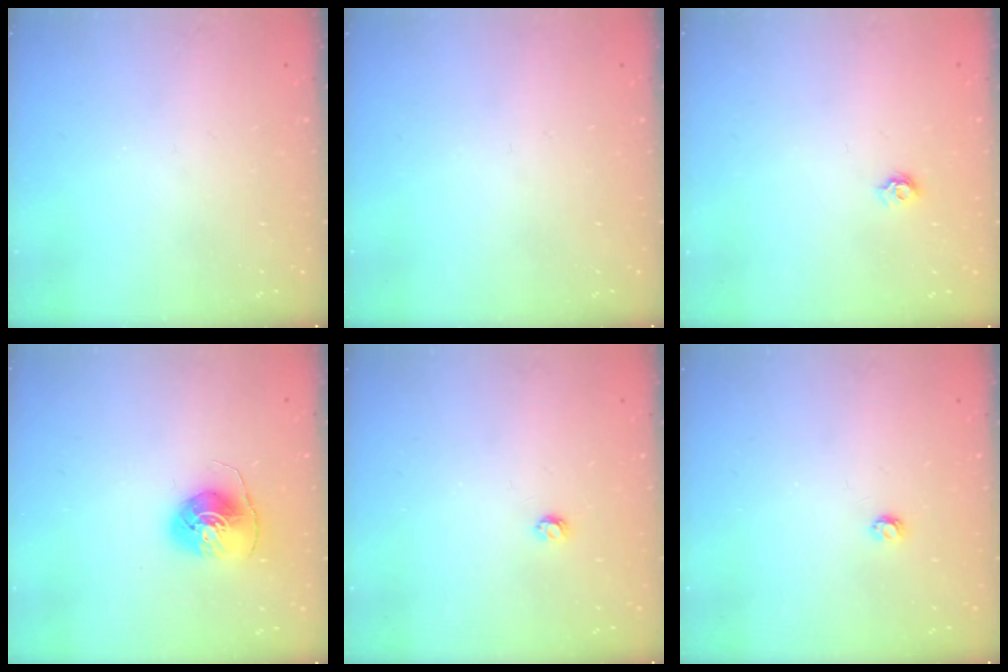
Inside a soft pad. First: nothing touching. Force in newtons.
{"total": 0.0}
{"total": 4.6, "press": 4.6, "slide": 0.6}
{"total": 8.3, "press": 8.3, "slide": 0.4}
{"total": 3.0, "press": 3.0, "slide": 0.4}
{"total": 3.0, "press": 3.0, "slide": 0.4}